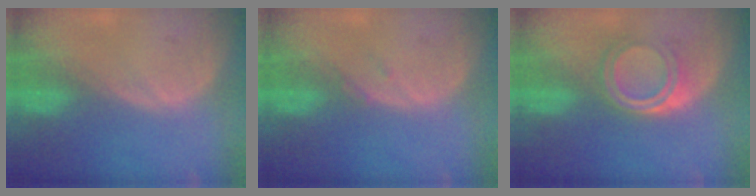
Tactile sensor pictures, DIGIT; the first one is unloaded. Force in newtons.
{"total": 0.8, "press": 0.8, "slide": 0.1}
{"total": 5.1, "press": 4.5, "slide": 2.4}